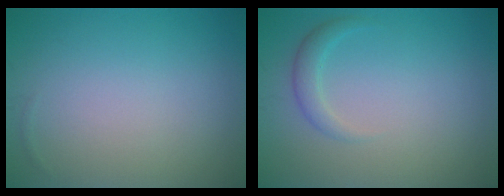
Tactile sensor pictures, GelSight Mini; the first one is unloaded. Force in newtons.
{"total": 1.6, "press": 1.6, "slide": 0.1}